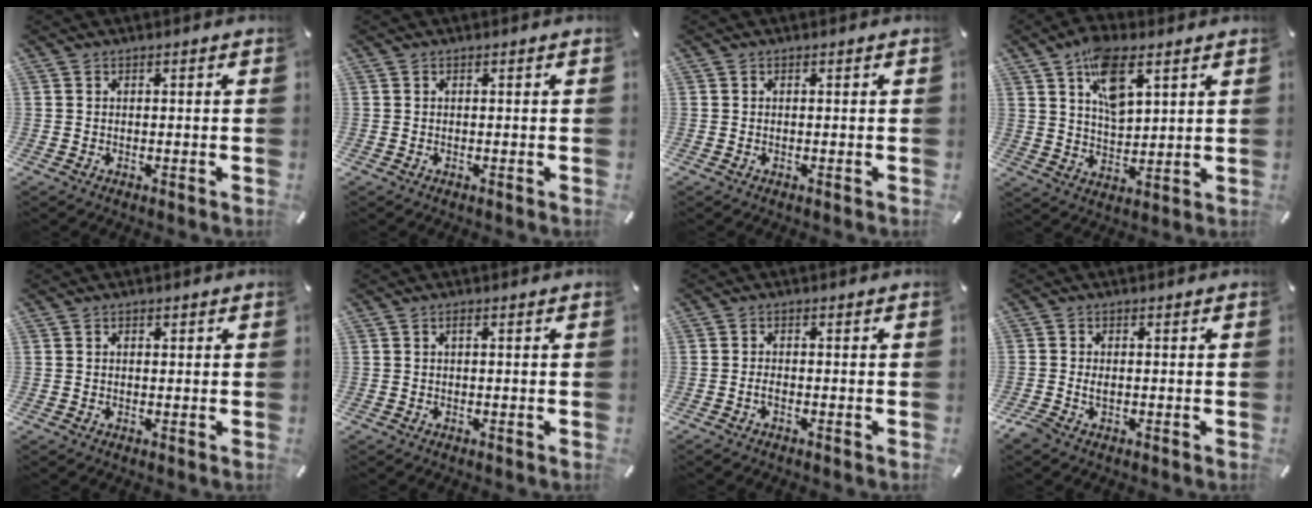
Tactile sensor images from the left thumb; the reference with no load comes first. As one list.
[{"total": 0.0}, {"total": 0.0}, {"total": 11.1, "force": [6.1, 5.6, 7.4], "torque": [-0.128, -0.017, 0.108]}, {"total": 0.7, "force": [0.2, 0.6, 0.4], "torque": [-0.008, 0.005, 0.003]}, {"total": 0.8, "force": [0.1, 0.1, 0.8], "torque": [-0.015, 0.002, 0.001]}, {"total": 1.5, "force": [-0.7, 0.6, 1.1], "torque": [-0.021, 0.003, -0.015]}, {"total": 1.8, "force": [-0.5, 1.1, 1.4], "torque": [-0.025, 0.002, -0.009]}]